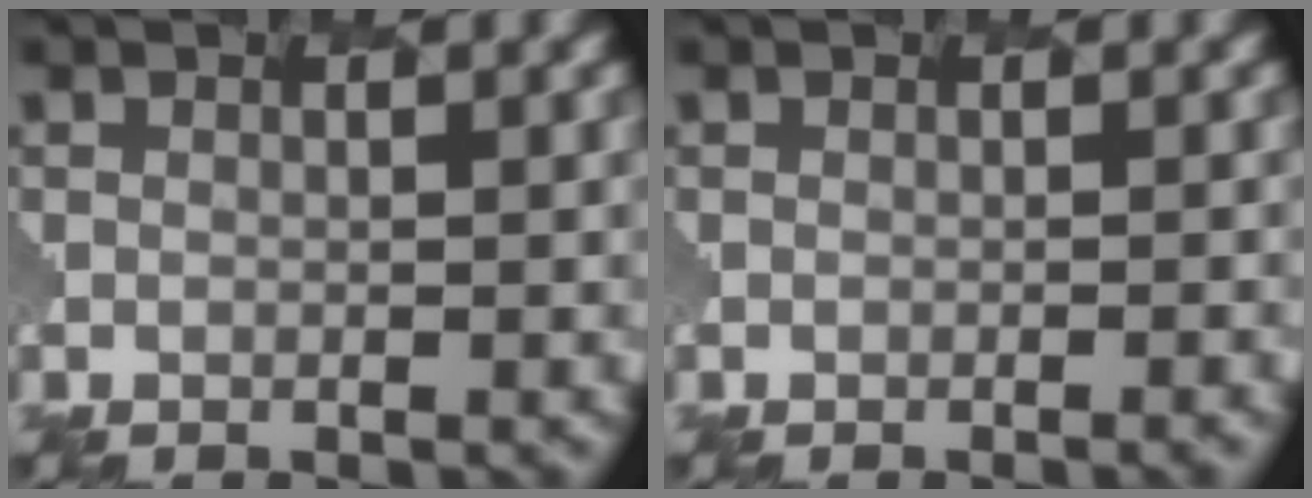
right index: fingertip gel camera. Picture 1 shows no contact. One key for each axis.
{"total": 0.9, "fx": -0.5, "fy": 0.2, "fz": 0.7, "tx": -0.002, "ty": 0.004, "tz": -0.011}